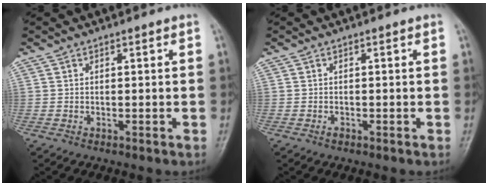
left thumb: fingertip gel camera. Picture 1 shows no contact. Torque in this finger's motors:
{"motor_torque": [-0.06, 0.02, 0.06, 0.04, 0.00]}